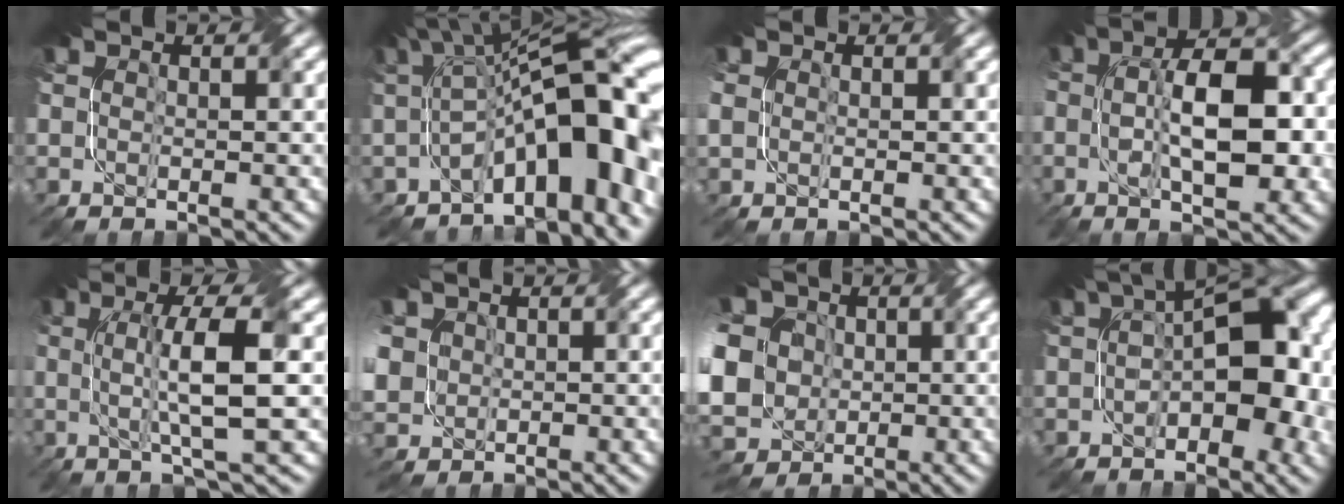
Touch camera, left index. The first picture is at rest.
{"total": 14.7, "force": [-2.8, 6.5, 12.9], "torque": [-0.154, 0.028, -0.039]}
{"total": 1.9, "force": [0.2, 1.6, 1.0], "torque": [-0.024, -0.001, 0.006]}
{"total": 9.3, "force": [-0.2, 3.7, 8.6], "torque": [-0.134, 0.013, -0.007]}
{"total": 7.0, "force": [0.6, 1.1, 6.8], "torque": [-0.111, 0.007, 0.010]}
{"total": 6.4, "force": [0.1, 5.7, 3.0], "torque": [-0.090, 0.004, -0.014]}
{"total": 15.7, "force": [-0.2, 13.7, 7.8], "torque": [-0.206, 0.010, -0.038]}
{"total": 11.5, "force": [-0.3, 5.8, 9.9], "torque": [-0.121, 0.018, -0.012]}